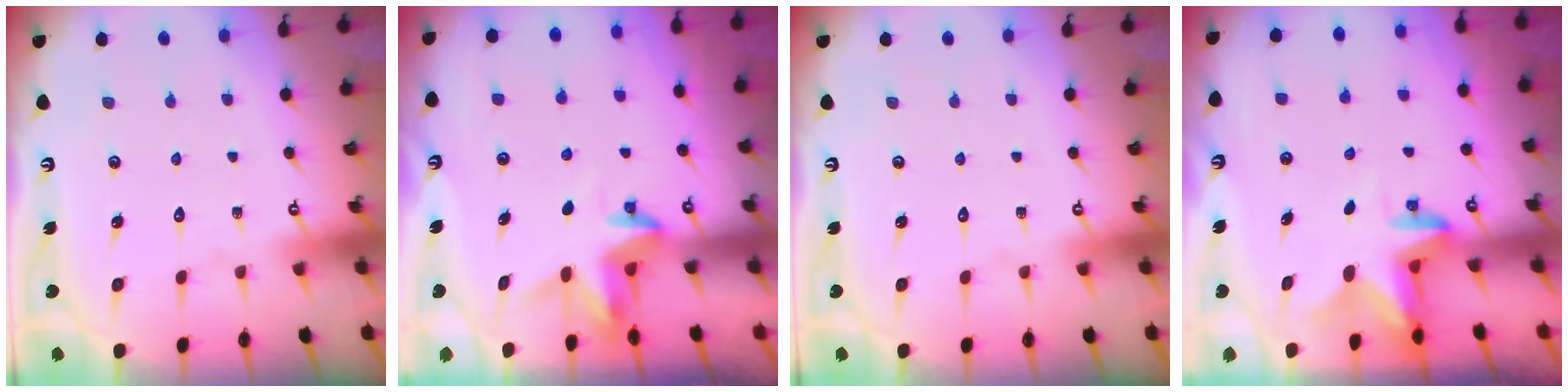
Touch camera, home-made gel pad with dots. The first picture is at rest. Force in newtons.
{"total": 3.9, "press": 3.8, "slide": 0.3}
{"total": 0.0}
{"total": 2.6, "press": 2.5, "slide": 0.5}